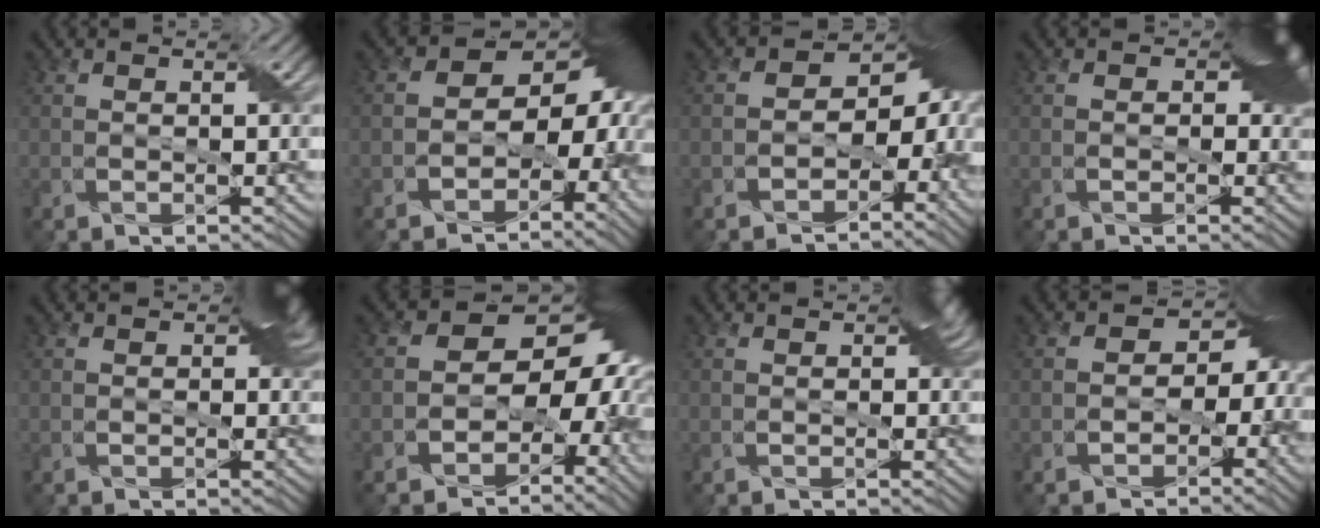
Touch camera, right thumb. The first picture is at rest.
{"total": 13.7, "force": [-2.1, 9.8, 9.4], "torque": [-0.096, -0.017, -0.035]}
{"total": 12.5, "force": [-2.6, 8.6, 8.8], "torque": [-0.082, -0.014, -0.035]}
{"total": 4.8, "force": [0.5, 3.4, 3.2], "torque": [-0.028, -0.003, 0.004]}
{"total": 3.1, "force": [0.4, 2.0, 2.3], "torque": [-0.023, -0.001, 0.003]}
{"total": 15.0, "force": [-2.0, 11.3, 9.7], "torque": [-0.105, -0.018, -0.040]}
{"total": 2.1, "force": [0.3, 1.4, 1.5], "torque": [-0.019, 0.000, 0.001]}
{"total": 8.8, "force": [-1.8, 6.7, 5.4], "torque": [-0.028, -0.011, -0.033]}